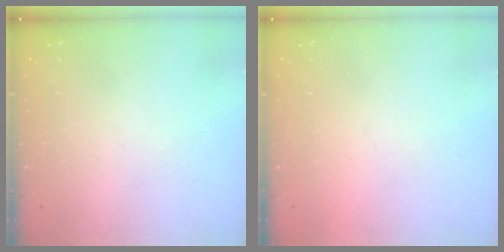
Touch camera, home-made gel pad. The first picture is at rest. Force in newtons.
{"total": 1.5, "press": 1.5, "slide": 0.1}